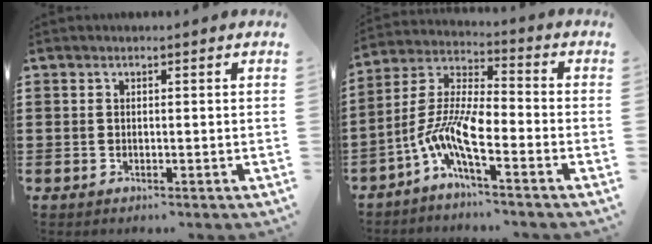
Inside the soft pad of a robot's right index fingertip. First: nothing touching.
{"total": 9.1, "force": [-4.3, 2.6, 7.6], "torque": [-0.184, -0.009, -0.091]}